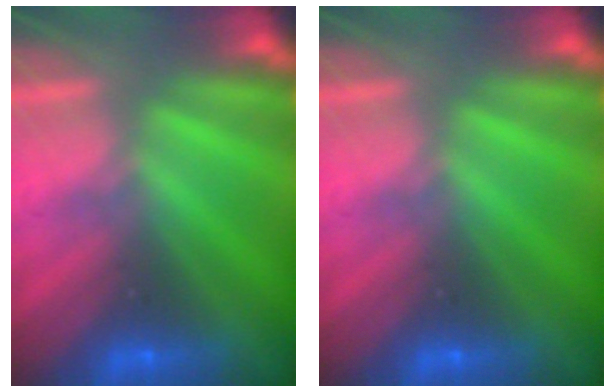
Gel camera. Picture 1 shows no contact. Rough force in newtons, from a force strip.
{"total": 0.0}